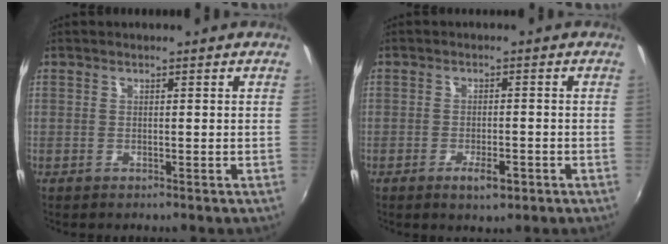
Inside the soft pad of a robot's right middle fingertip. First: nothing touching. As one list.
[{"total": 3.9, "force": [-2.1, 1.3, 3.1], "torque": [-0.064, -0.006, -0.032]}]